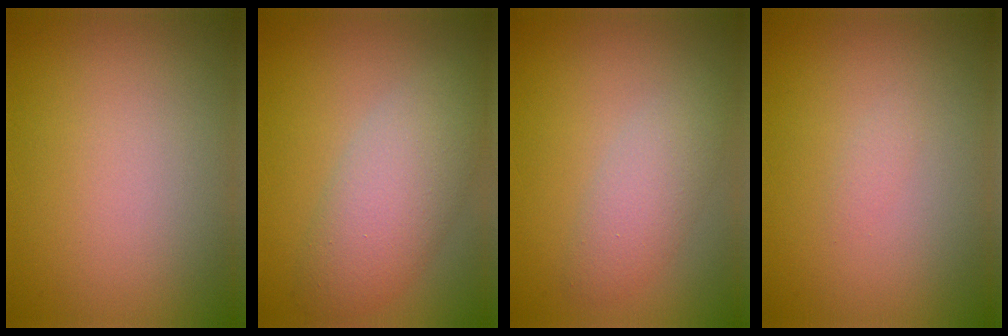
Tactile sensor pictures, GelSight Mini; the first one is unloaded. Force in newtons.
{"total": 5.4, "press": 5.4, "slide": 0.1}
{"total": 2.8, "press": 2.8, "slide": 0.1}
{"total": 0.6, "press": 0.6, "slide": 0.0}